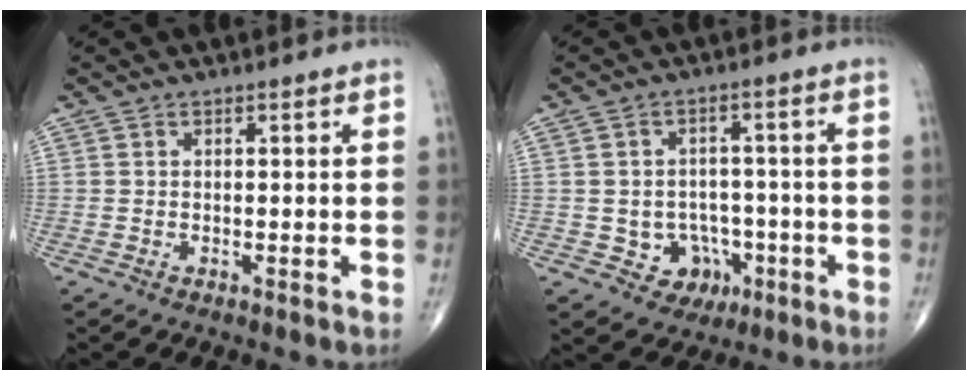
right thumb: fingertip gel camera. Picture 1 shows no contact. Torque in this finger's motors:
{"motor_torque": [-0.16, 0.28, -0.21, -0.29, 0.06]}